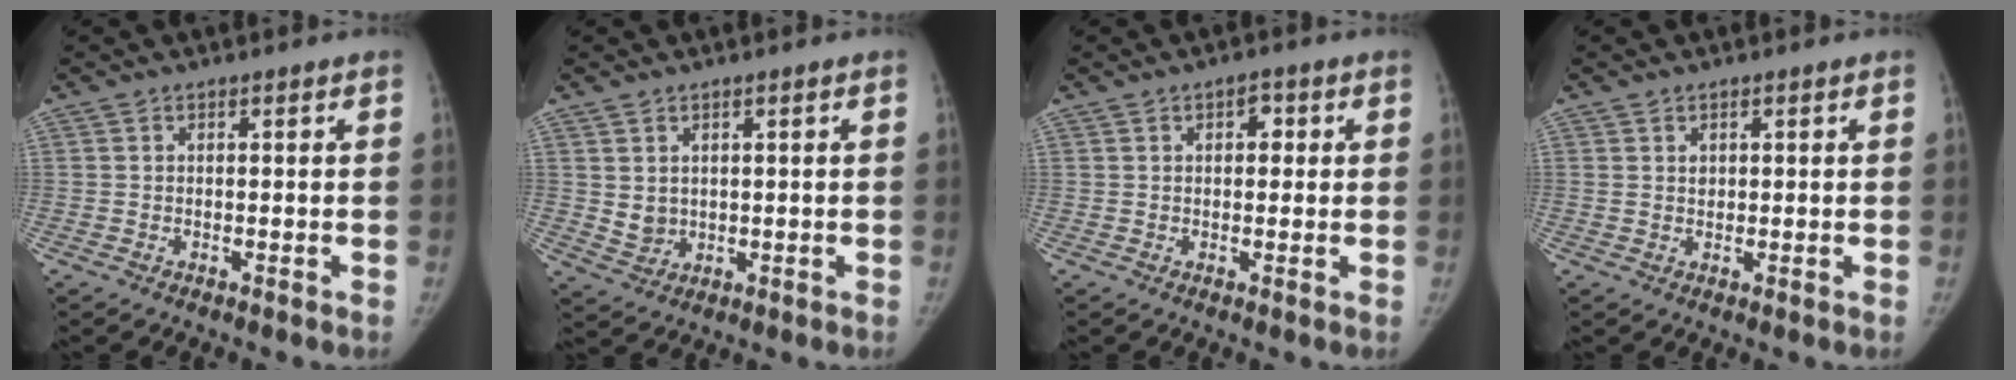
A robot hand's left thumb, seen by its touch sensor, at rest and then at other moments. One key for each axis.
{"total": 3.3, "fx": 0.9, "fy": 2.8, "fz": 1.5, "tx": -0.017, "ty": -0.013, "tz": 0.027}
{"total": 2.9, "fx": 0.8, "fy": 1.9, "fz": 2.1, "tx": -0.013, "ty": 0.002, "tz": 0.006}
{"total": 1.2, "fx": 0.5, "fy": 1.0, "fz": 0.6, "tx": -0.003, "ty": -0.003, "tz": 0.009}